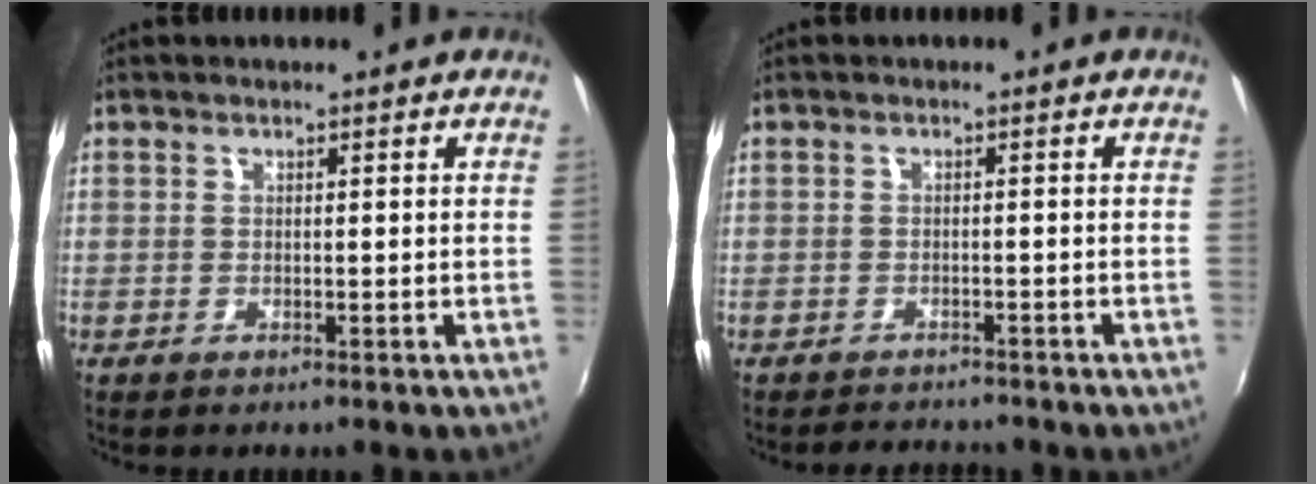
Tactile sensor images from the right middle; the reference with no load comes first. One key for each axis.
{"total": 3.7, "fx": -3.5, "fy": 1.0, "fz": 0.6, "tx": -0.021, "ty": 0.001, "tz": -0.053}